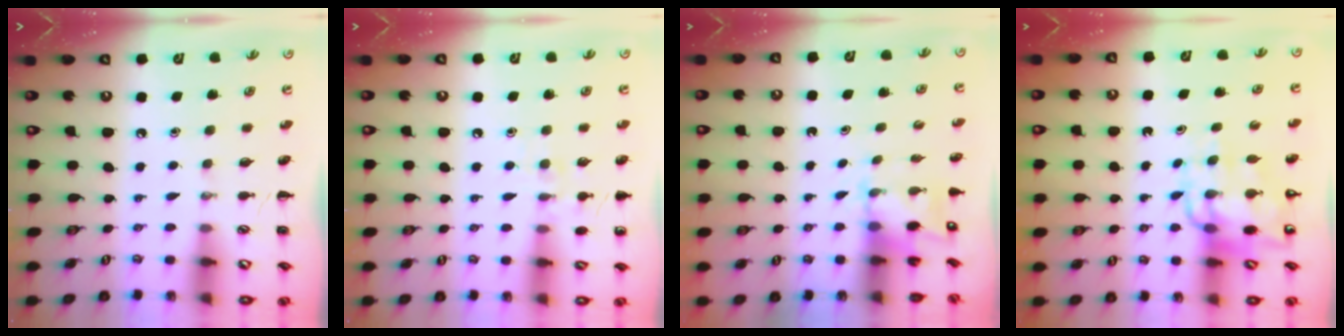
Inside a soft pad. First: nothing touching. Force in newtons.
{"total": 7.1, "press": 6.9, "slide": 1.7}
{"total": 3.6, "press": 3.5, "slide": 0.8}
{"total": 11.3, "press": 10.8, "slide": 3.2}